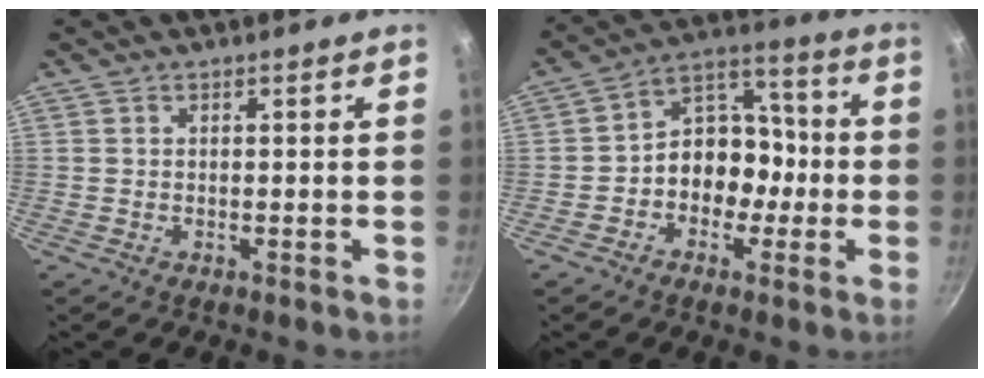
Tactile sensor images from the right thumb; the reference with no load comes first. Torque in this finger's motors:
{"motor_torque": [-0.20, 0.66, 0.32, 0.21, 0.08]}